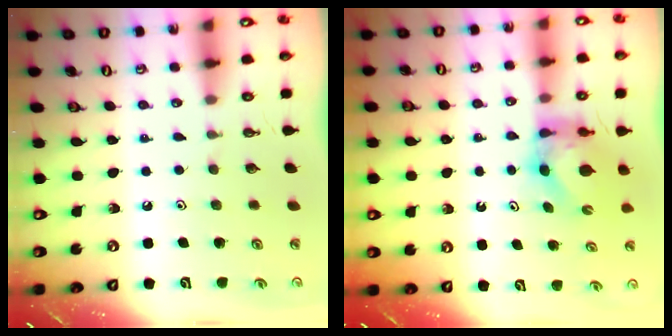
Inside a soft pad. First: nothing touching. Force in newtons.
{"total": 6.0, "press": 6.0, "slide": 0.3}